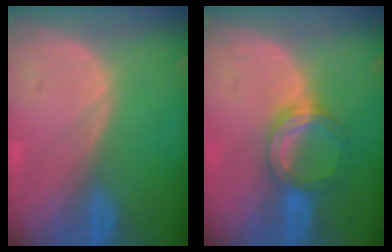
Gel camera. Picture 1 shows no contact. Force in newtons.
{"total": 5.2, "press": 4.9, "slide": 1.5}